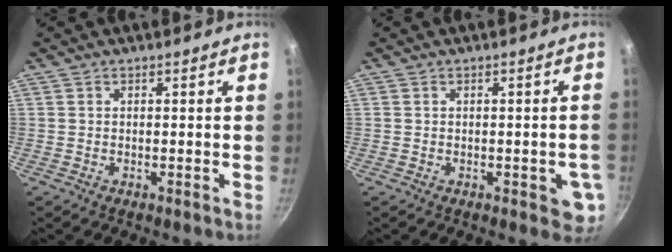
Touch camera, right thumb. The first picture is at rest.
{"total": 5.0, "force": [-1.2, 2.4, 4.3], "torque": [-0.029, 0.004, -0.014]}